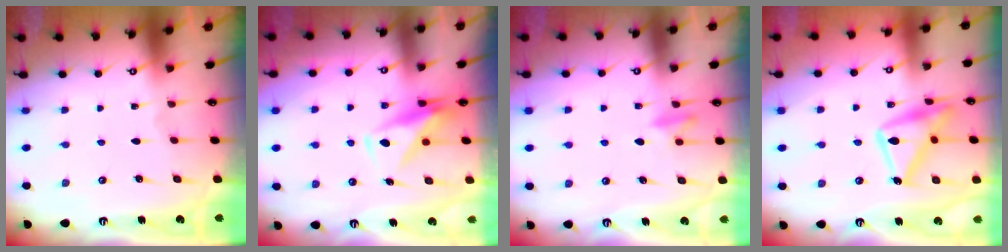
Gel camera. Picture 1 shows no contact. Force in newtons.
{"total": 8.8, "press": 8.8, "slide": 0.8}
{"total": 8.5, "press": 8.4, "slide": 1.5}
{"total": 17.5, "press": 17.4, "slide": 1.0}